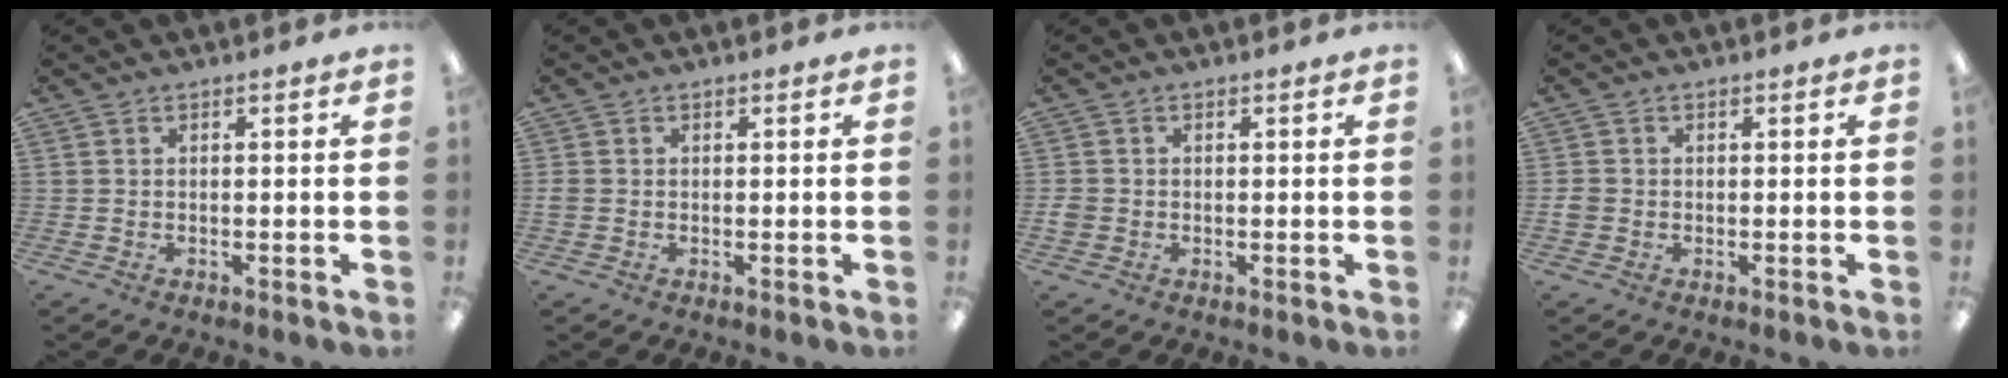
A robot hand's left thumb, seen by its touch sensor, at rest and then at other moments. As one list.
[{"total": 1.2, "force": [-0.2, 1.0, 0.6], "torque": [-0.010, 0.004, -0.003]}, {"total": 1.9, "force": [-0.4, 1.8, 0.7], "torque": [-0.010, 0.005, -0.008]}, {"total": 1.8, "force": [-0.4, 1.7, 0.6], "torque": [-0.010, 0.004, -0.008]}]